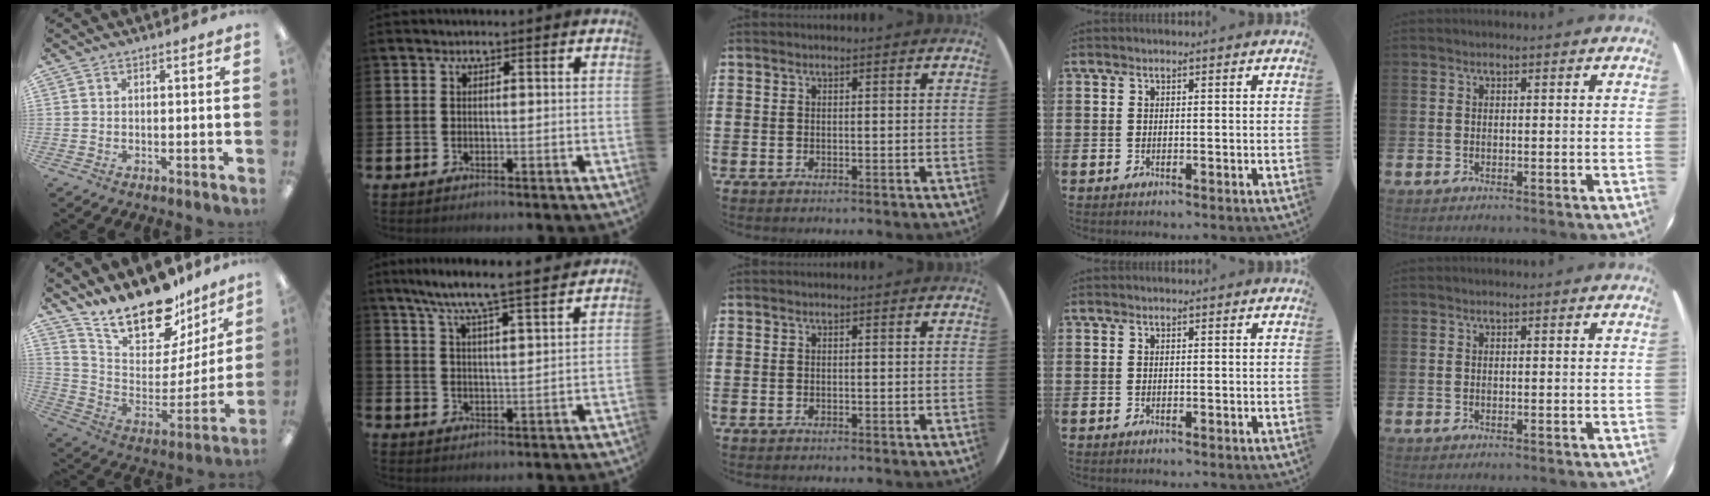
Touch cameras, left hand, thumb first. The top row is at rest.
{"thumb": {"total": 20.4, "force": [16.7, 8.2, 8.4], "torque": [-0.145, -0.124, 0.297]}, "index": {"total": 7.4, "force": [6.9, -0.4, 2.7], "torque": [-0.075, -0.047, 0.116]}}